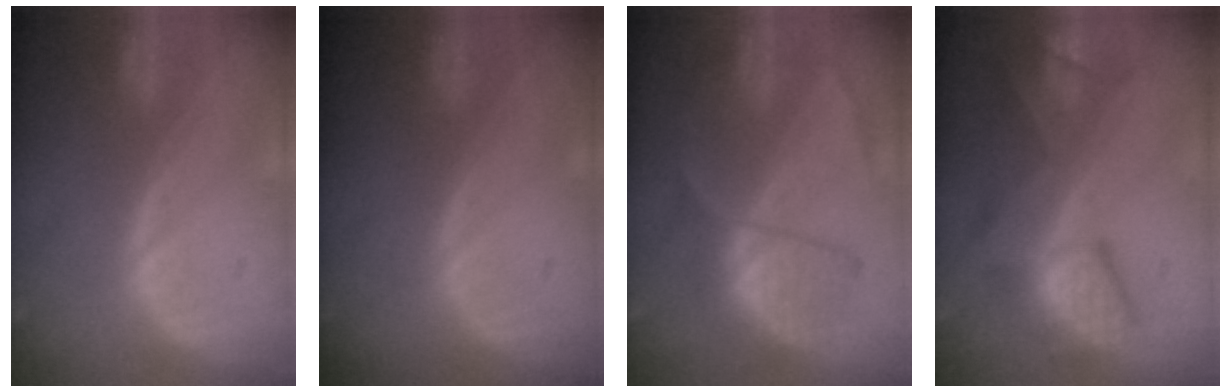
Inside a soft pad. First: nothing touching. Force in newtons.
{"total": 0.0}
{"total": 6.3, "press": 6.3, "slide": 0.7}
{"total": 9.6, "press": 8.7, "slide": 4.1}